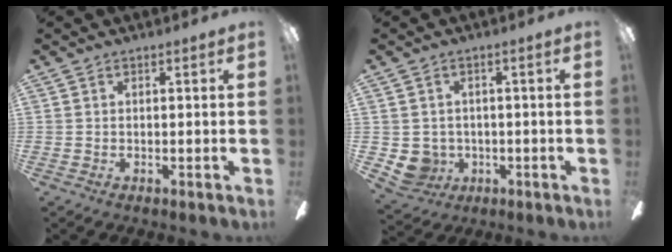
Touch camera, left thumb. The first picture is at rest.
{"total": 4.9, "force": [-0.4, 4.8, 1.0], "torque": [-0.050, 0.001, -0.005]}